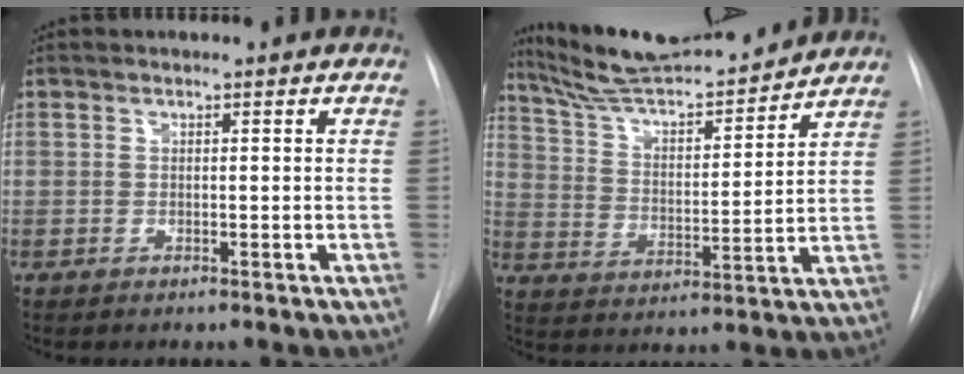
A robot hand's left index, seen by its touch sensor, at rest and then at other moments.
{"total": 17.0, "force": [15.7, 1.9, 6.1], "torque": [-0.106, 0.005, 0.259]}